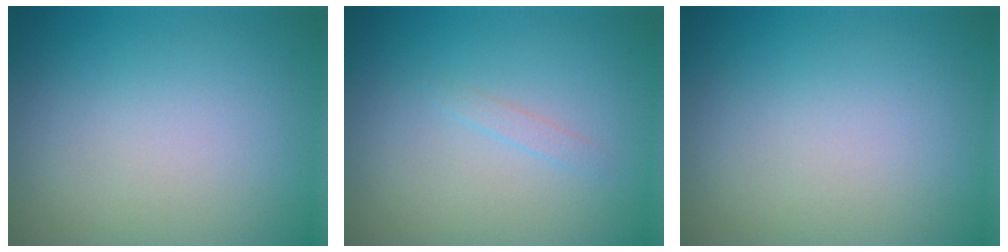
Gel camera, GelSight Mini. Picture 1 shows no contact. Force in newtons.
{"total": 0.7, "press": 0.7, "slide": 0.0}
{"total": 0.0}